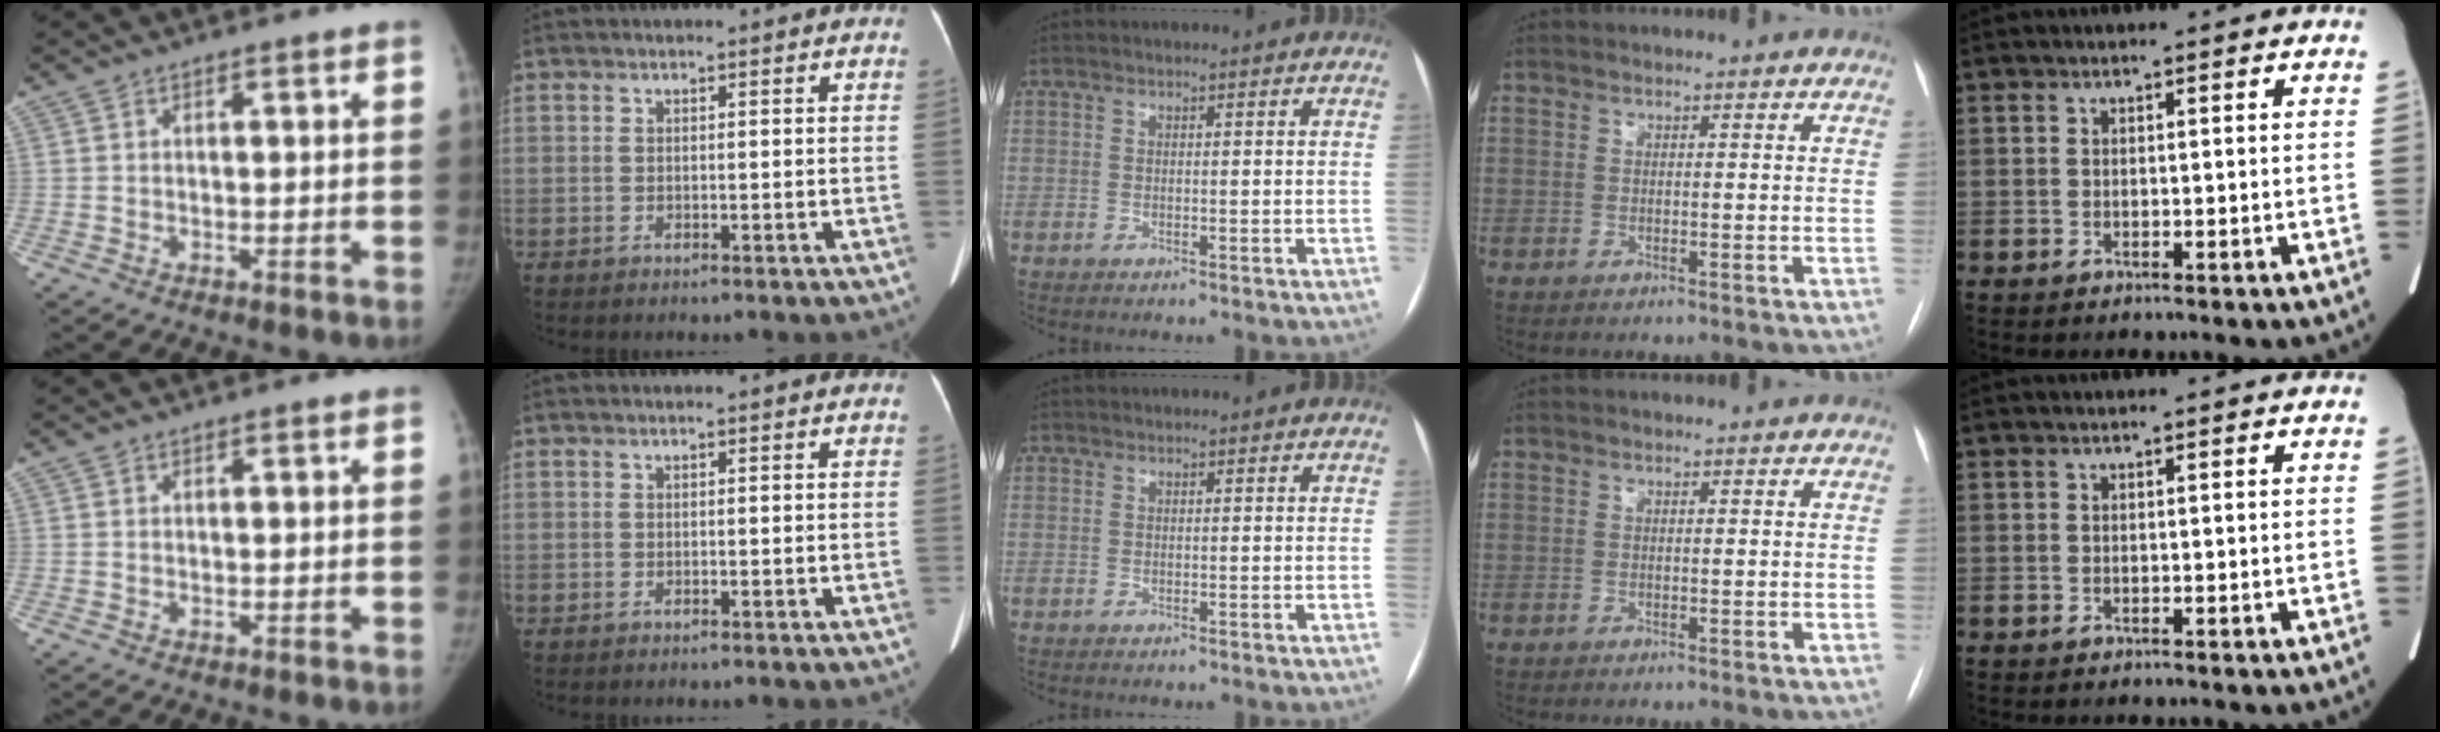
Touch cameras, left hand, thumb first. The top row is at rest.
{}